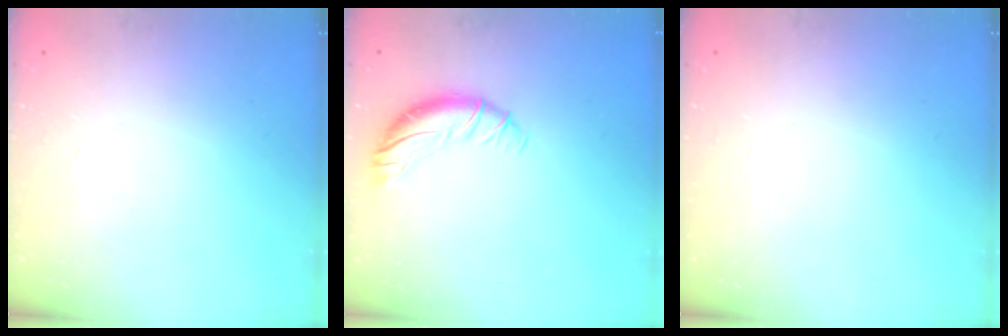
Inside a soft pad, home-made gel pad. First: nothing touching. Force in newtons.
{"total": 8.4, "press": 8.4, "slide": 1.0}
{"total": 0.0}